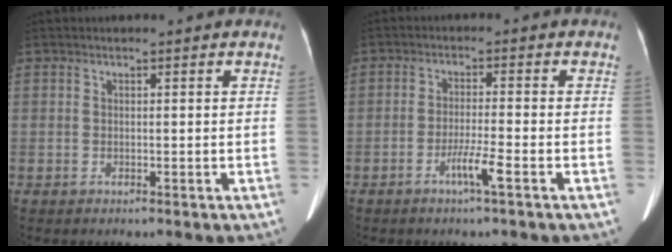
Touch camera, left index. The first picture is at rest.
{"total": 3.7, "force": [-2.1, -0.5, 3.0], "torque": [-0.059, -0.006, -0.044]}